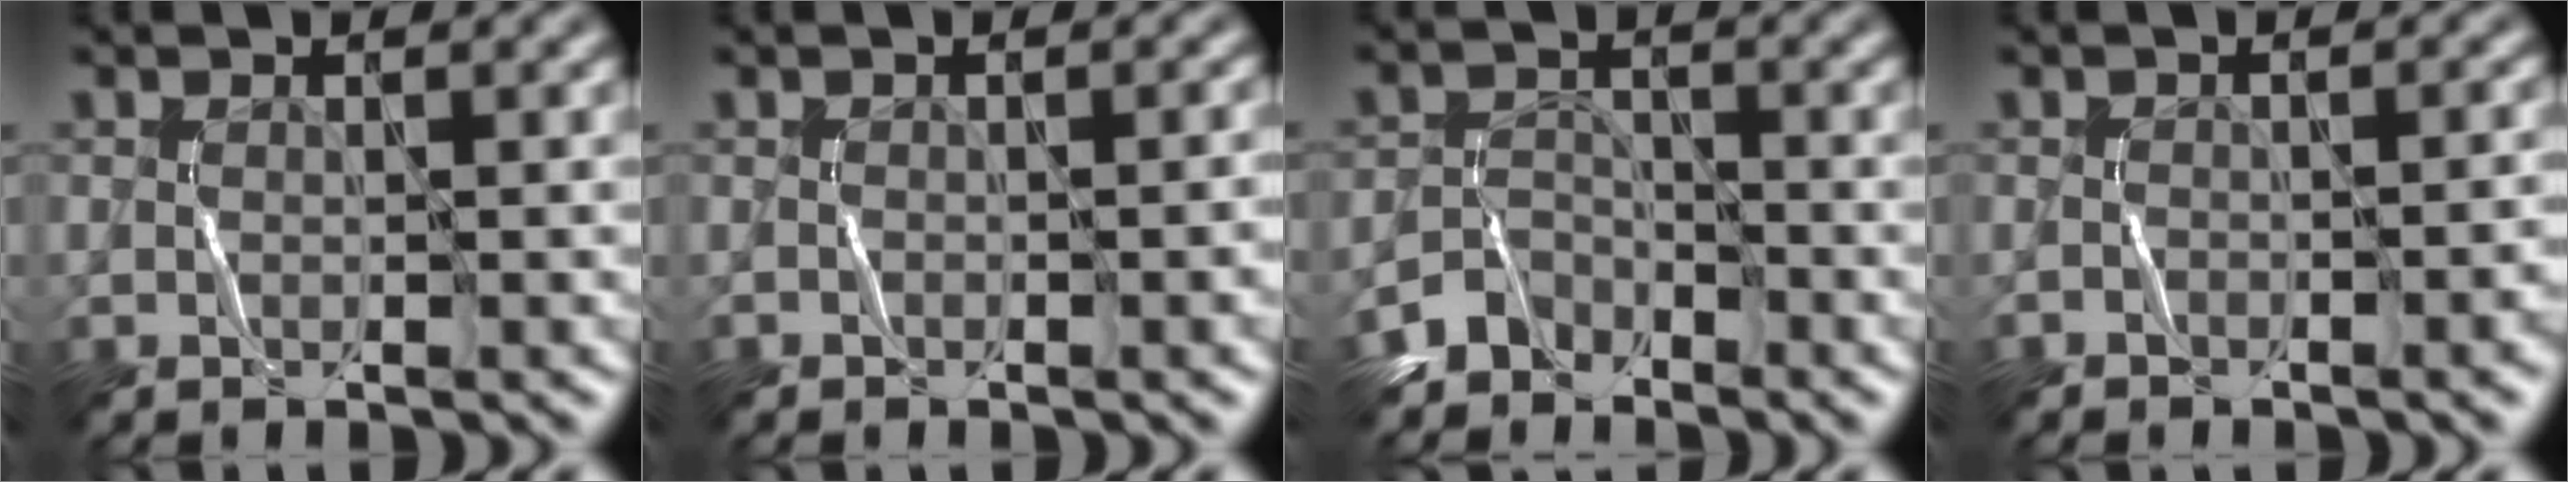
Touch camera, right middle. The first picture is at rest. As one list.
[{"total": 1.9, "force": [-0.9, 0.8, 1.6], "torque": [-0.002, 0.016, -0.008]}, {"total": 2.4, "force": [-2.1, 1.0, -0.4], "torque": [0.009, 0.015, -0.046]}, {"total": 2.6, "force": [-1.9, 0.7, 1.6], "torque": [-0.011, 0.019, -0.022]}]